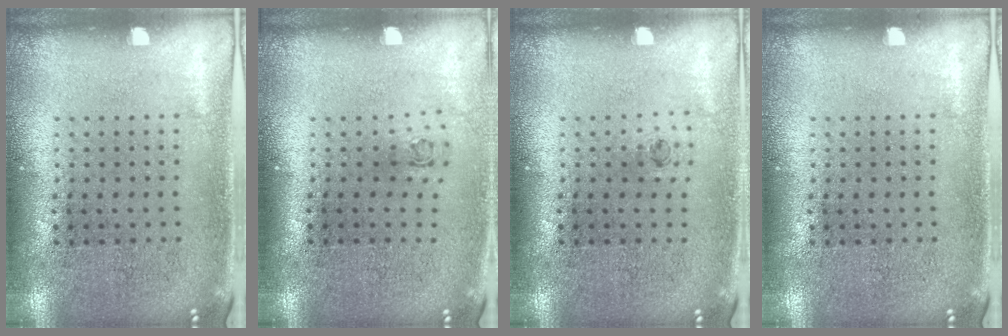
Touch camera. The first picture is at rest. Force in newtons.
{"total": 0.7, "press": 0.3, "slide": 0.6}
{"total": 0.6, "press": 0.3, "slide": 0.5}
{"total": 0.0}